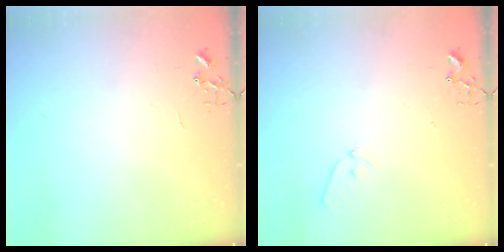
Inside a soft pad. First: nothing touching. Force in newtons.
{"total": 7.0, "press": 6.9, "slide": 0.8}